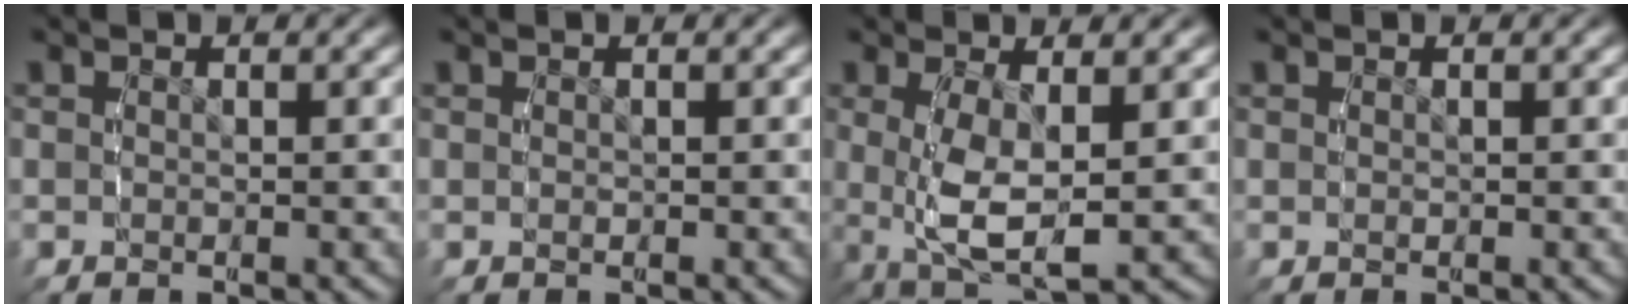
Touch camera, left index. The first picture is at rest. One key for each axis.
{"total": 0.0}
{"total": 6.2, "fx": 0.0, "fy": 4.4, "fz": 4.4, "tx": -0.107, "ty": -0.014, "tz": -0.002}
{"total": 0.0}